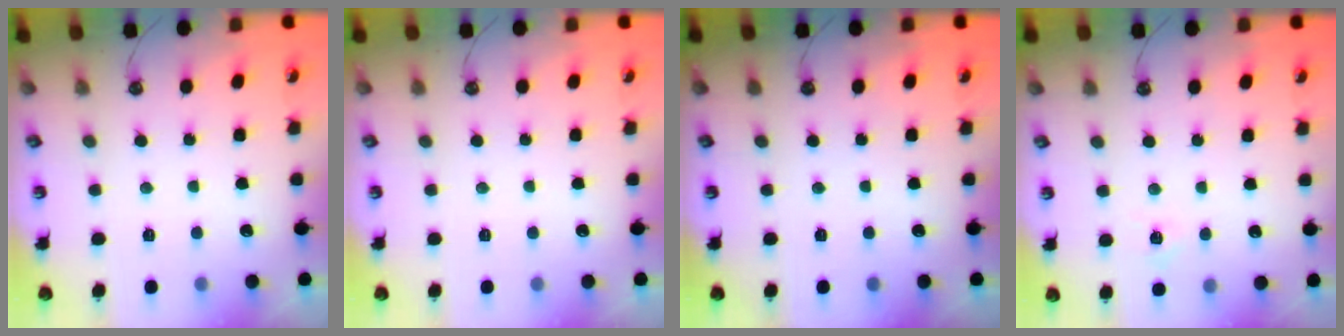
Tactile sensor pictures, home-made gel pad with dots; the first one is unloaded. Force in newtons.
{"total": 0.0}
{"total": 0.0}
{"total": 3.7, "press": 3.7, "slide": 0.4}